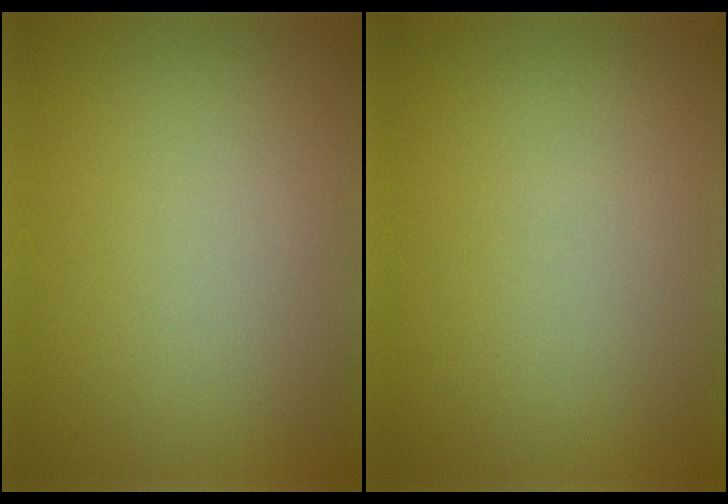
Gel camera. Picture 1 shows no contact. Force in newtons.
{"total": 0.0}